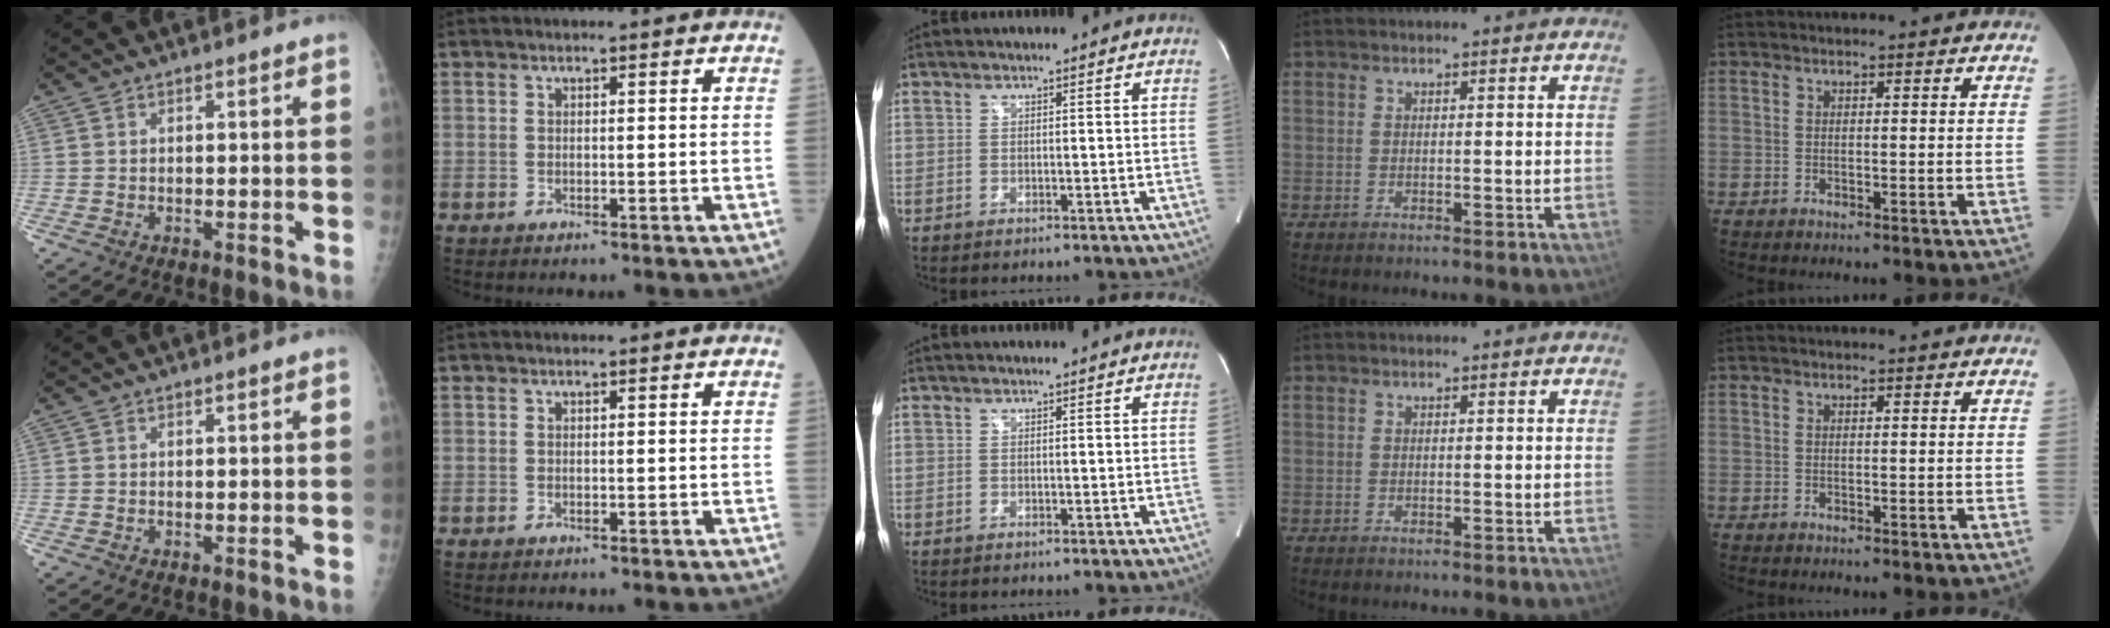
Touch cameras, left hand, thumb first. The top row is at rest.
{}